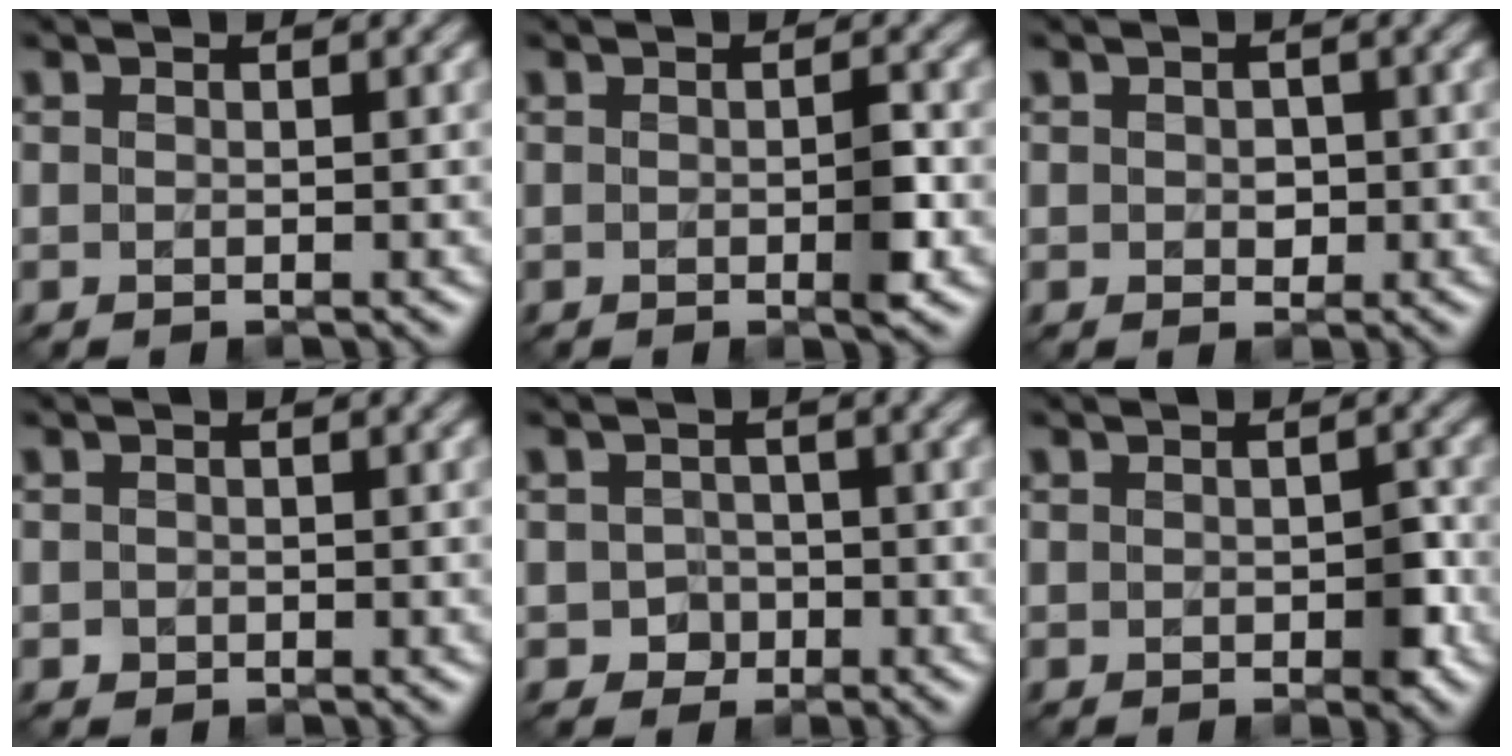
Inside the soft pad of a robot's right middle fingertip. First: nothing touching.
{"total": 1.9, "force": [-0.4, 0.3, 1.8], "torque": [-0.029, -0.003, -0.008]}
{"total": 1.1, "force": [0.0, 0.9, 0.7], "torque": [-0.011, -0.003, 0.000]}
{"total": 0.5, "force": [-0.1, 0.5, 0.1], "torque": [0.003, -0.005, -0.003]}
{"total": 1.9, "force": [-0.6, 1.7, 0.4], "torque": [0.001, -0.001, -0.012]}
{"total": 1.9, "force": [-0.4, 1.1, 1.6], "torque": [-0.019, -0.004, -0.006]}